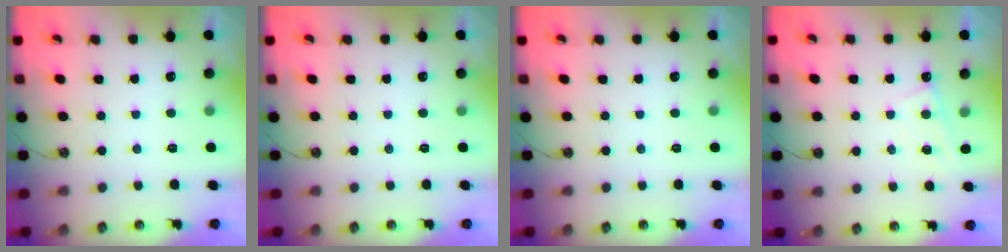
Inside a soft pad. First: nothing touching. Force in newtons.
{"total": 0.0}
{"total": 0.0}
{"total": 2.2, "press": 2.2, "slide": 0.2}